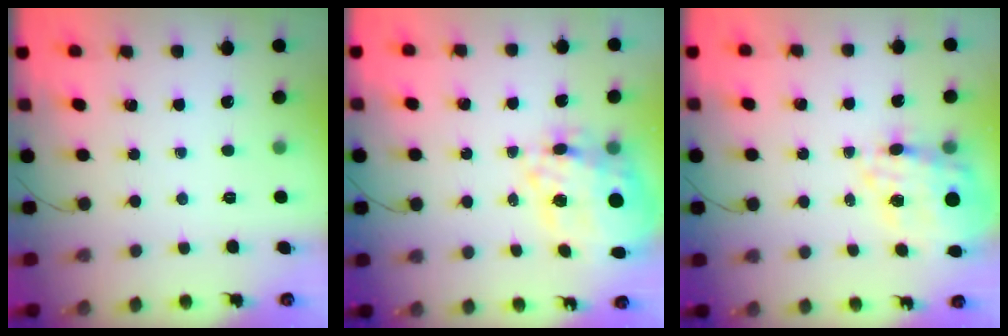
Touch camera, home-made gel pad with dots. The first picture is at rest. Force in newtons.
{"total": 19.3, "press": 18.9, "slide": 4.3}
{"total": 15.8, "press": 15.4, "slide": 3.4}